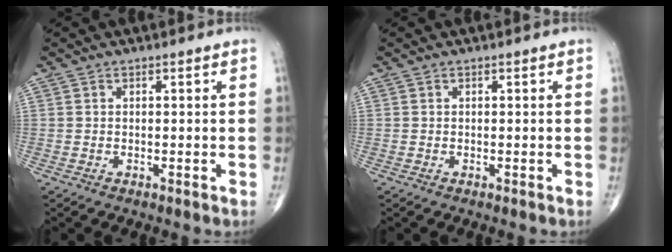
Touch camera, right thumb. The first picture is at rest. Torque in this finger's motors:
{"motor_torque": [-0.04, 0.04, -0.04, 0.04, 0.01]}